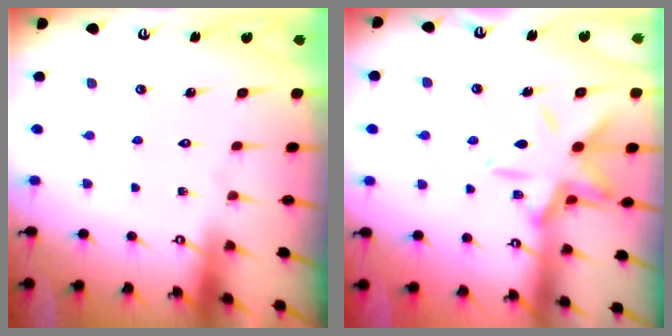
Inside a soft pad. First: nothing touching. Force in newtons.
{"total": 15.3, "press": 15.3, "slide": 1.0}